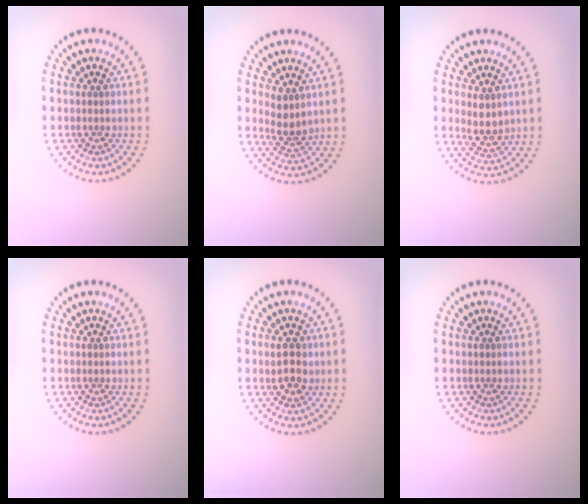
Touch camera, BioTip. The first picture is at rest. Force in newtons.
{"total": 2.4, "press": 1.9, "slide": 1.5}
{"total": 2.4, "press": 2.0, "slide": 1.3}
{"total": 0.0}
{"total": 2.6, "press": 2.6, "slide": 0.5}
{"total": 0.0}